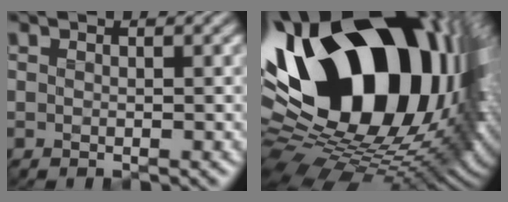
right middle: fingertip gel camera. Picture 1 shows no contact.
{"total": 22.0, "force": [5.2, 13.3, 16.7], "torque": [-0.315, 0.018, 0.072]}